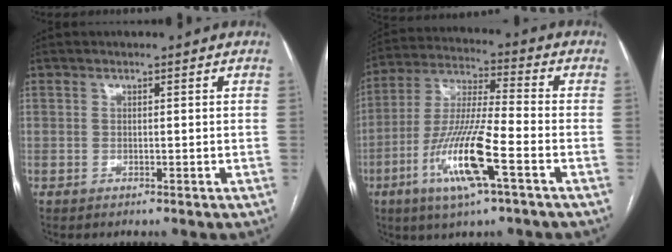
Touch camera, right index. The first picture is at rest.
{"total": 14.3, "force": [-5.7, 1.2, 13.0], "torque": [-0.264, -0.012, -0.106]}